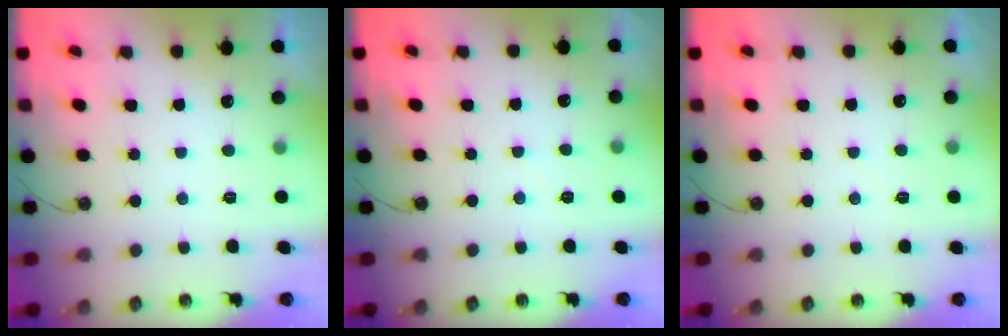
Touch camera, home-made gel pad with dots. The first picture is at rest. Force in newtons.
{"total": 1.9, "press": 1.9, "slide": 0.3}
{"total": 3.0, "press": 3.0, "slide": 0.4}